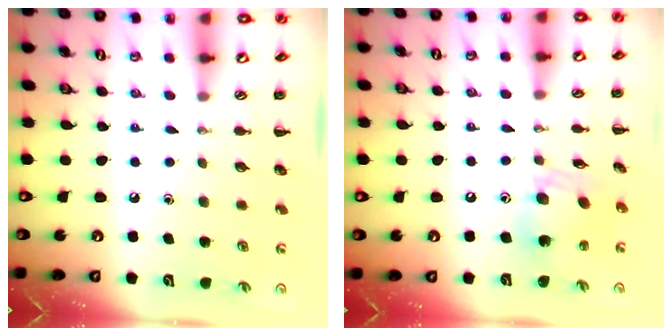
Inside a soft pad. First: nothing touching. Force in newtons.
{"total": 11.9, "press": 11.8, "slide": 1.5}